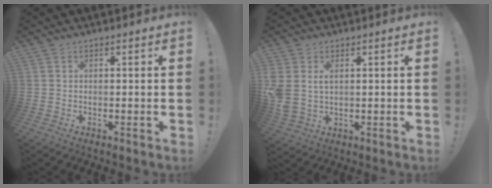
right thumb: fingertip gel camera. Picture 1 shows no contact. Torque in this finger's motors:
{"motor_torque": [0.15, 0.17, 0.24, 0.18, 0.15]}